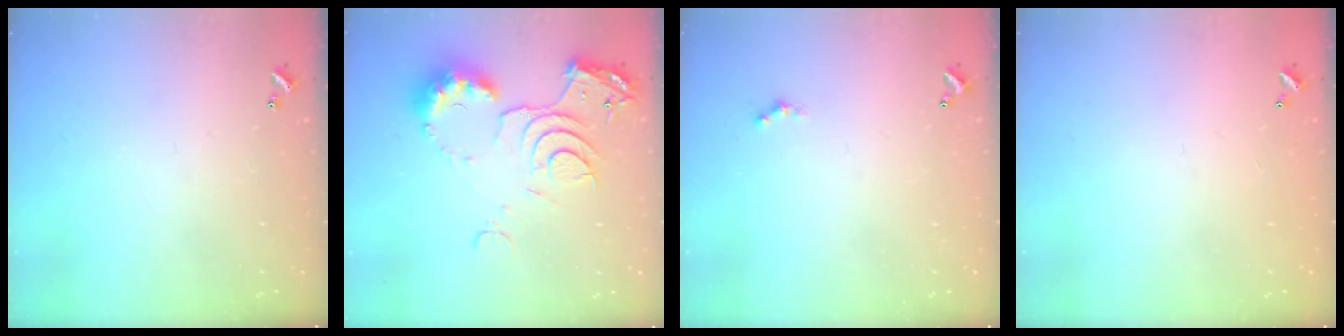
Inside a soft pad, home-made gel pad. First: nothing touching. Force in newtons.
{"total": 11.5, "press": 11.4, "slide": 1.3}
{"total": 1.6, "press": 1.5, "slide": 0.4}
{"total": 3.0, "press": 3.0, "slide": 0.1}